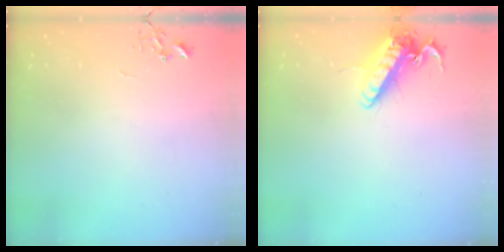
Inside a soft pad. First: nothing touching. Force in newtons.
{"total": 13.4, "press": 13.2, "slide": 2.5}